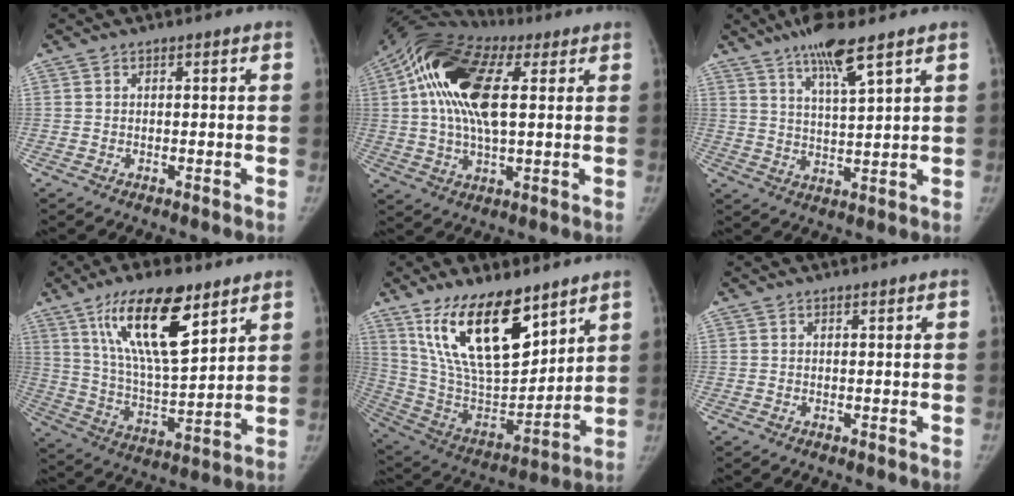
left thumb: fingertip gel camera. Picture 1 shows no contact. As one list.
[{"total": 19.0, "force": [5.2, 9.2, 15.8], "torque": [-0.306, 0.022, 0.081]}, {"total": 8.7, "force": [5.7, 1.0, 6.4], "torque": [-0.116, -0.031, 0.105]}, {"total": 18.2, "force": [10.2, 6.1, 13.8], "torque": [-0.213, -0.051, 0.188]}, {"total": 21.6, "force": [13.3, 8.9, 14.5], "torque": [-0.218, -0.075, 0.258]}, {"total": 0.0}]